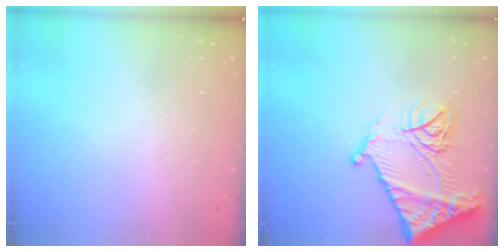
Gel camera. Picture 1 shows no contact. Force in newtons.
{"total": 16.9, "press": 16.8, "slide": 1.5}